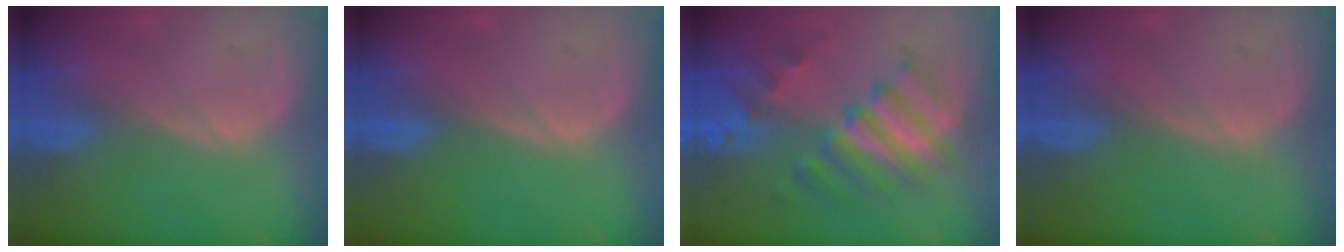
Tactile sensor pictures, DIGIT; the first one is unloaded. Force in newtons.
{"total": 0.0}
{"total": 9.5, "press": 8.4, "slide": 4.5}
{"total": 0.0}